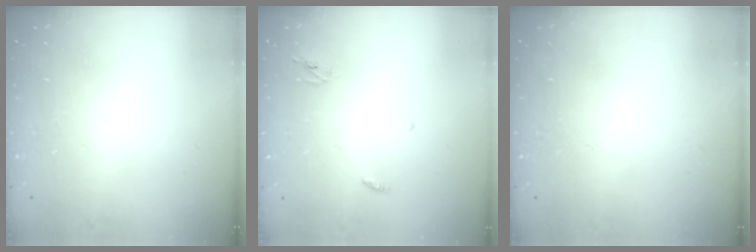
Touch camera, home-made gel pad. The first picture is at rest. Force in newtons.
{"total": 2.8, "press": 2.8, "slide": 0.2}
{"total": 0.0}